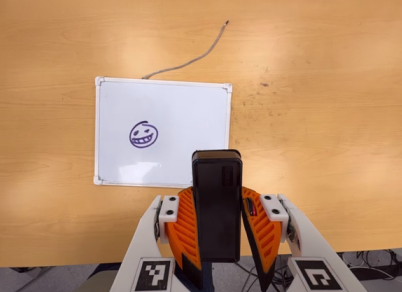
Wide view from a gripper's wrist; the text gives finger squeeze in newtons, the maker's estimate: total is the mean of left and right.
{"total": 9.6, "left": 7.9, "right": 11.3}